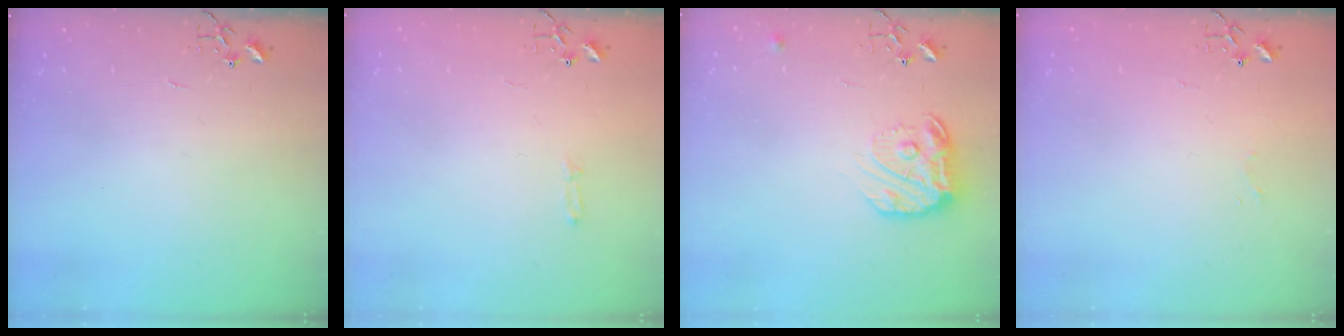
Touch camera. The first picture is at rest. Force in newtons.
{"total": 2.8, "press": 2.8, "slide": 0.4}
{"total": 14.5, "press": 14.4, "slide": 0.8}
{"total": 3.4, "press": 3.4, "slide": 0.3}